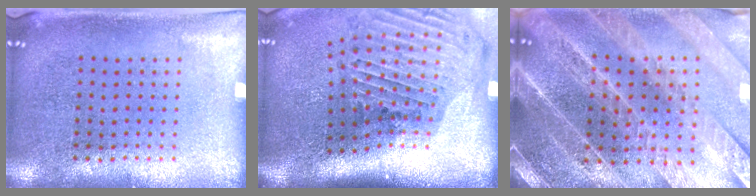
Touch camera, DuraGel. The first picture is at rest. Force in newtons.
{"total": 3.0, "press": 2.1, "slide": 2.0}
{"total": 3.9, "press": 3.6, "slide": 1.5}